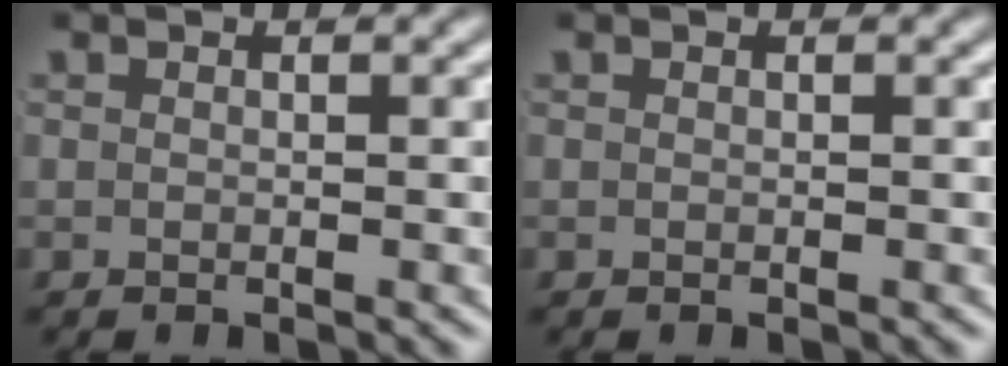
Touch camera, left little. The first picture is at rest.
{"total": 0.0}